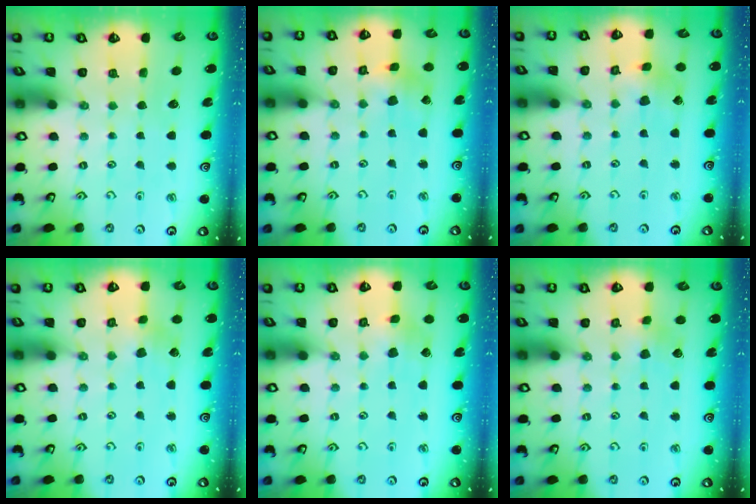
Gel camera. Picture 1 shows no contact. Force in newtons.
{"total": 2.8, "press": 2.7, "slide": 0.4}
{"total": 3.5, "press": 3.4, "slide": 0.6}
{"total": 2.3, "press": 2.3, "slide": 0.4}
{"total": 3.0, "press": 2.9, "slide": 0.5}
{"total": 2.9, "press": 2.8, "slide": 0.8}